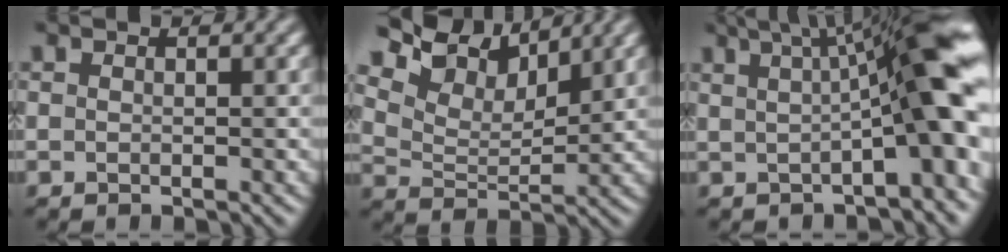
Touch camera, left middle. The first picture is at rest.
{"total": 8.2, "force": [6.7, 3.0, 3.6], "torque": [-0.087, 0.026, 0.106]}
{"total": 10.8, "force": [1.6, 2.5, 10.4], "torque": [-0.116, 0.032, 0.023]}